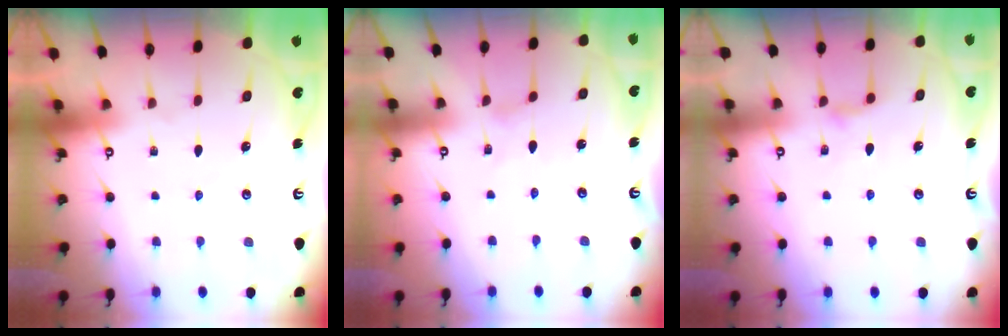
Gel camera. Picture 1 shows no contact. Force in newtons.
{"total": 0.0}
{"total": 4.2, "press": 4.2, "slide": 0.5}